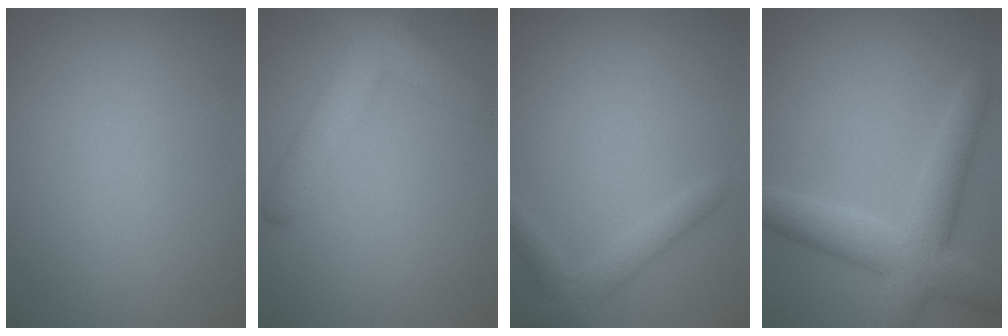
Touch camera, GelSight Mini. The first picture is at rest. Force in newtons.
{"total": 5.4, "press": 5.4, "slide": 0.2}
{"total": 2.3, "press": 2.3, "slide": 0.1}
{"total": 6.3, "press": 6.3, "slide": 0.2}